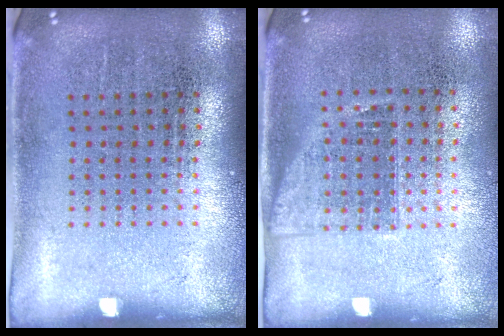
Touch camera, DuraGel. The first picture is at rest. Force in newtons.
{"total": 1.2, "press": 1.0, "slide": 0.7}